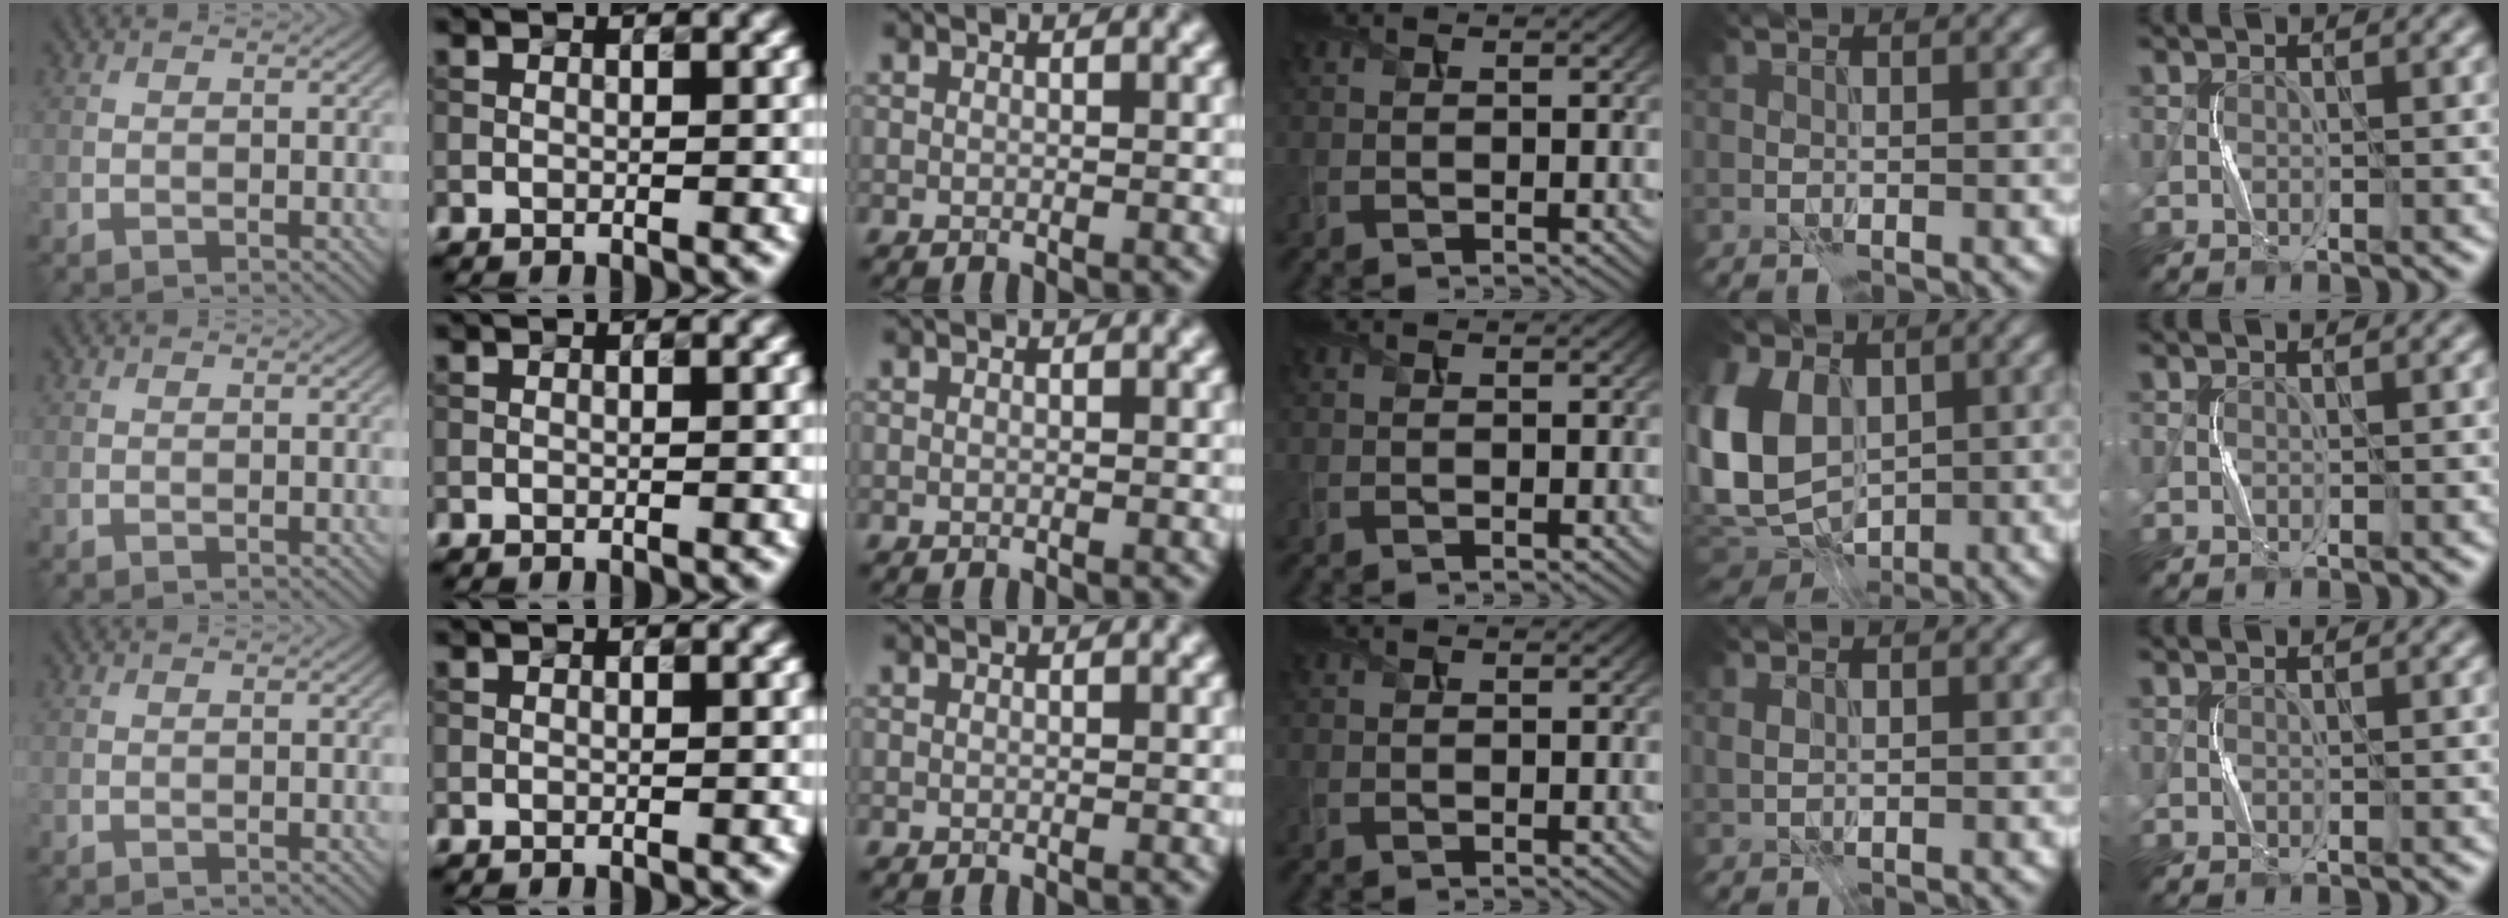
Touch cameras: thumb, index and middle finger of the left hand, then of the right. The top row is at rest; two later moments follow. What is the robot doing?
{"motion": "press", "object": "toy piano key"}